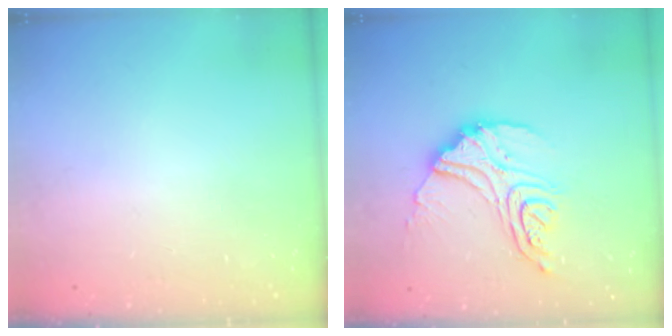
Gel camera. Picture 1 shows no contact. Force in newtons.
{"total": 17.2, "press": 17.1, "slide": 1.4}